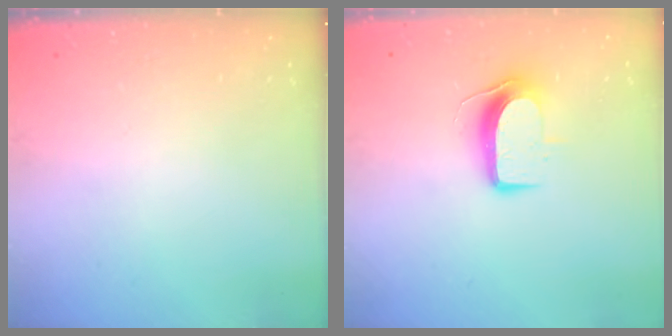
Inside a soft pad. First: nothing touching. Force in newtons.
{"total": 9.3, "press": 9.3, "slide": 1.1}